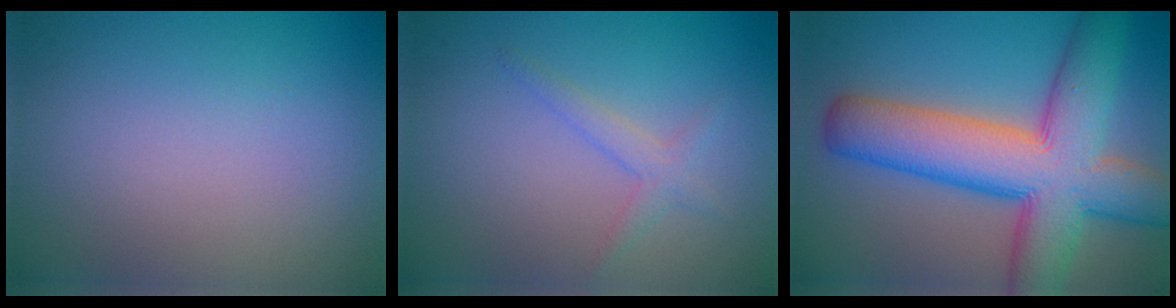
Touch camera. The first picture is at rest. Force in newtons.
{"total": 1.6, "press": 1.6, "slide": 0.1}
{"total": 11.8, "press": 11.8, "slide": 0.4}